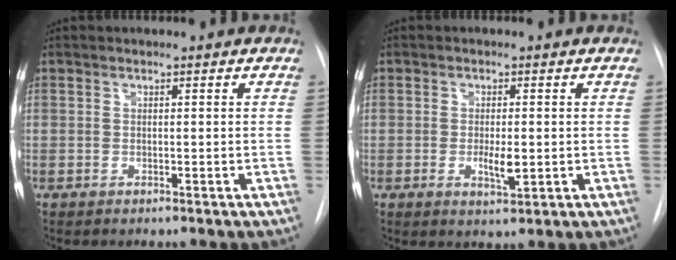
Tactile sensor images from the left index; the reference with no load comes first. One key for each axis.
{"total": 3.3, "fx": -0.4, "fy": 1.0, "fz": 3.1, "tx": -0.054, "ty": -0.004, "tz": -0.004}